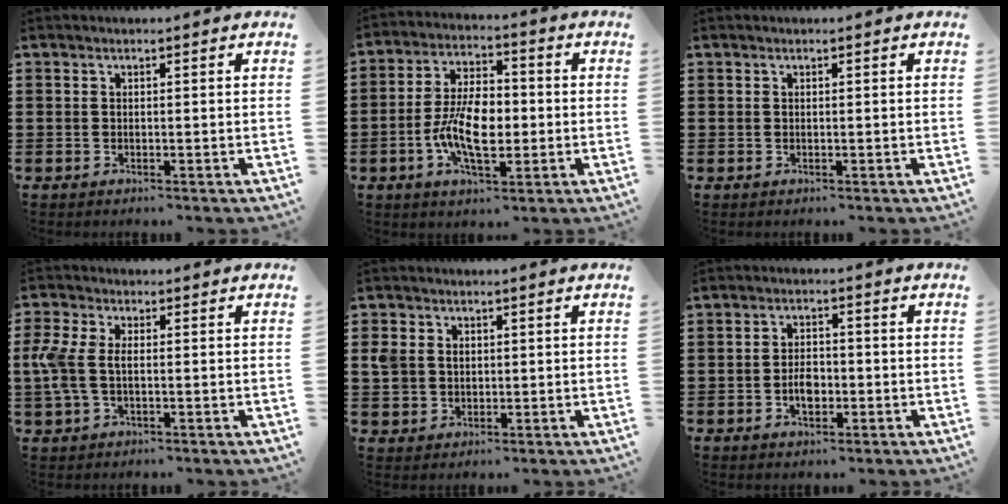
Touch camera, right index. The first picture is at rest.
{"total": 9.0, "force": [-1.6, 4.8, 7.5], "torque": [-0.165, 0.006, -0.037]}
{"total": 0.0}
{"total": 5.0, "force": [-0.4, 2.7, 4.2], "torque": [-0.124, -0.010, -0.019]}
{"total": 3.5, "force": [0.7, 2.9, 1.7], "torque": [-0.051, 0.010, 0.009]}
{"total": 3.7, "force": [-1.1, 2.1, 2.8], "torque": [-0.046, -0.003, -0.020]}